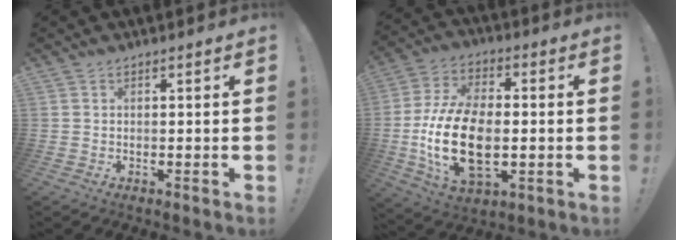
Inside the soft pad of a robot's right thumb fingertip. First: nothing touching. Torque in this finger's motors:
{"motor_torque": [0.38, 1.09, 0.28, 0.06, 0.16]}